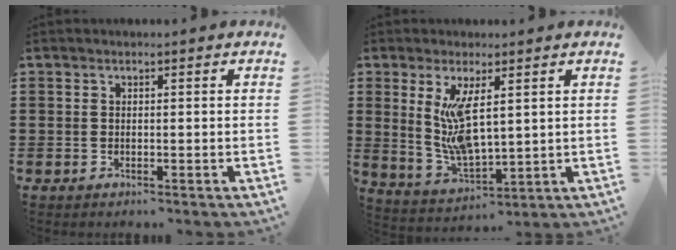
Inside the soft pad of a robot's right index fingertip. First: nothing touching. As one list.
[{"total": 7.8, "force": [2.0, 3.0, 6.9], "torque": [-0.151, -0.004, 0.035]}]